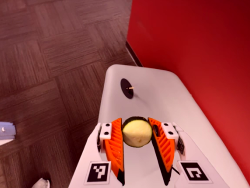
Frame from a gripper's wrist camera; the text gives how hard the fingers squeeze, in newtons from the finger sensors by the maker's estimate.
{"total": 11.3, "left": 11.5, "right": 11.1}